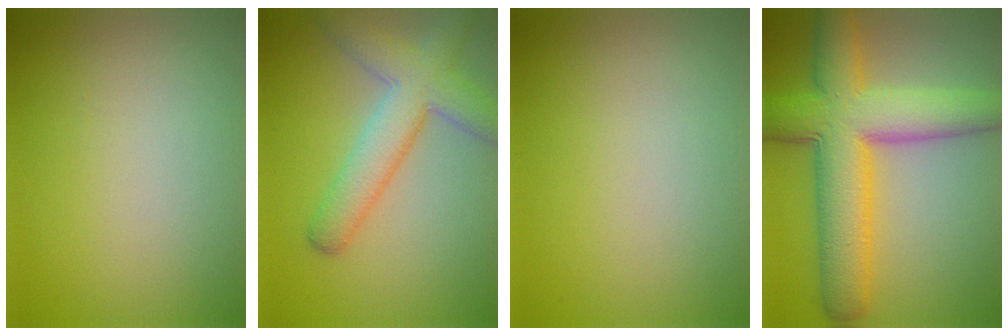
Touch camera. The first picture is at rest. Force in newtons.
{"total": 6.0, "press": 5.9, "slide": 0.3}
{"total": 0.0}
{"total": 10.1, "press": 10.1, "slide": 0.3}